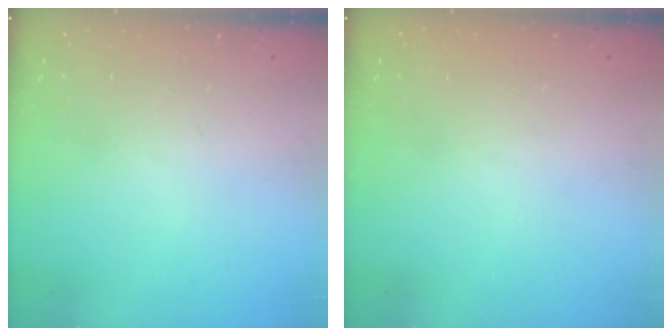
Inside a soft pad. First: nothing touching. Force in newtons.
{"total": 0.0}